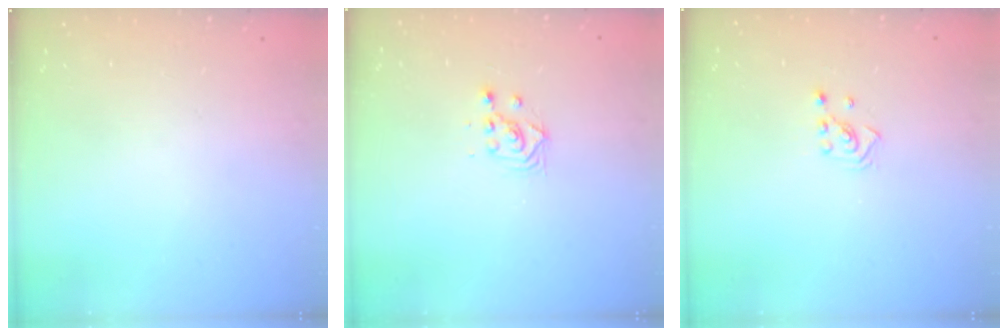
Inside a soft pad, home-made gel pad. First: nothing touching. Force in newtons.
{"total": 2.8, "press": 2.8, "slide": 0.2}
{"total": 2.1, "press": 2.1, "slide": 0.3}